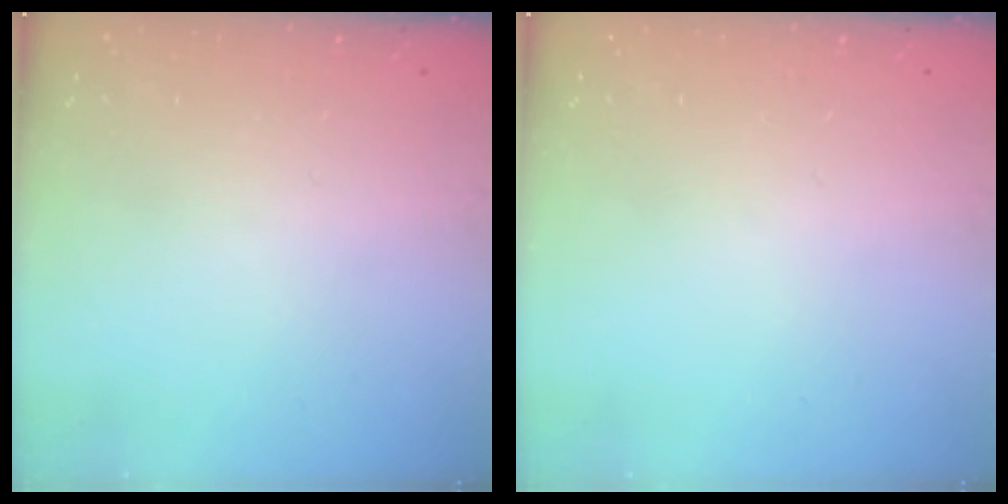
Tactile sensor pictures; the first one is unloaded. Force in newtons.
{"total": 0.0}